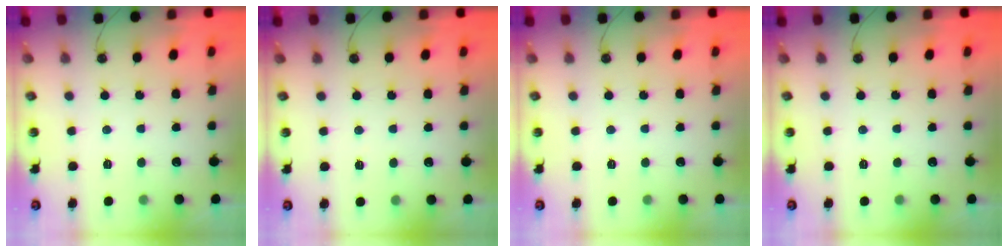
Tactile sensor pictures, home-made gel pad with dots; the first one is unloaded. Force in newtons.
{"total": 2.5, "press": 1.7, "slide": 1.8}
{"total": 0.0}
{"total": 0.0}